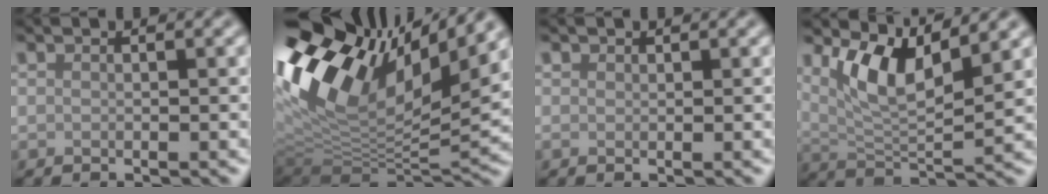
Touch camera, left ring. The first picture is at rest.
{"total": 15.4, "force": [4.9, 8.1, 12.2], "torque": [-0.254, 0.025, 0.076]}
{"total": 0.6, "force": [-0.3, 0.5, 0.2], "torque": [-0.005, -0.003, -0.009]}
{"total": 5.7, "force": [2.2, 2.3, 4.8], "torque": [-0.097, -0.014, 0.041]}